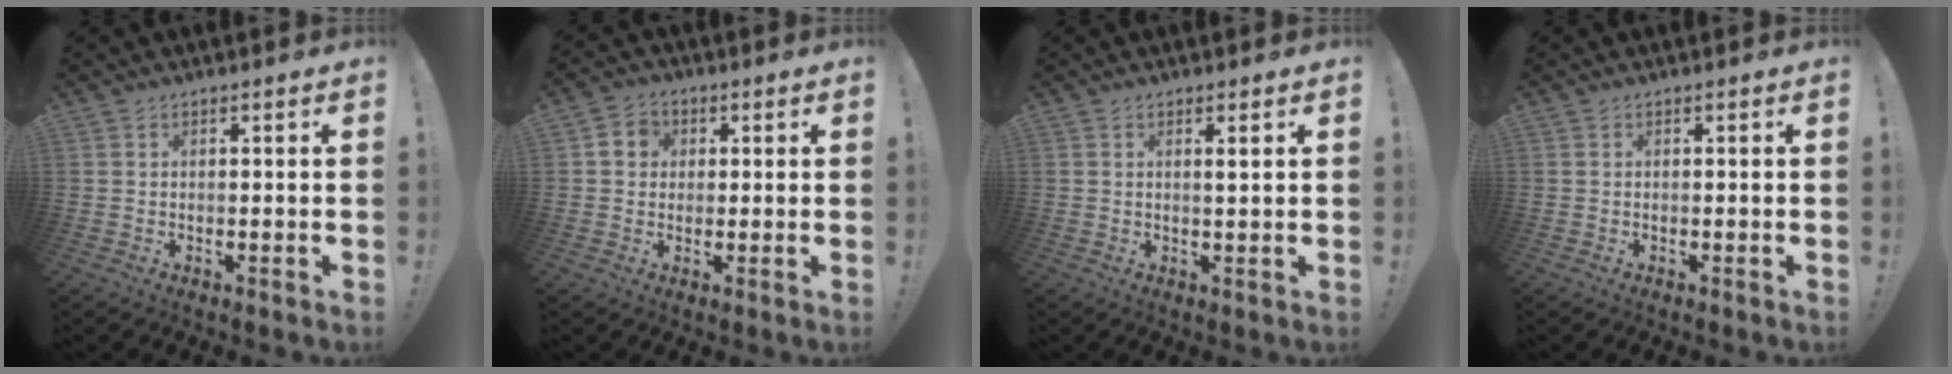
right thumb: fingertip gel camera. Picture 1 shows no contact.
{"total": 5.6, "force": [1.0, 5.1, 2.1], "torque": [-0.032, 0.009, 0.022]}
{"total": 1.7, "force": [0.8, 0.0, 1.5], "torque": [-0.019, -0.007, 0.010]}
{"total": 0.0}